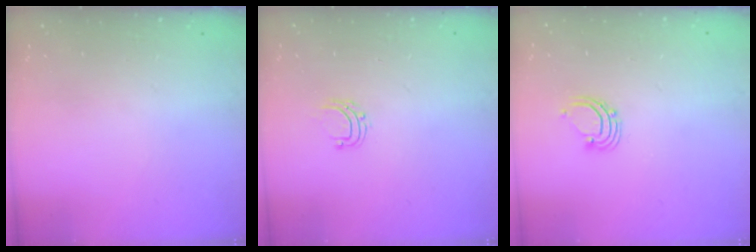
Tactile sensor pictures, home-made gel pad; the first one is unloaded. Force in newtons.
{"total": 4.5, "press": 4.5, "slide": 0.3}
{"total": 2.9, "press": 2.9, "slide": 0.2}